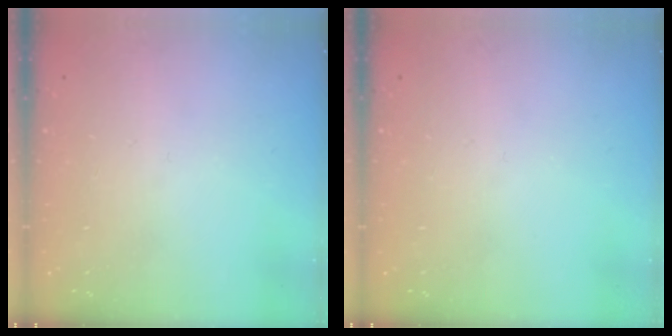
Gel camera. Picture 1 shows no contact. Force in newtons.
{"total": 0.0}